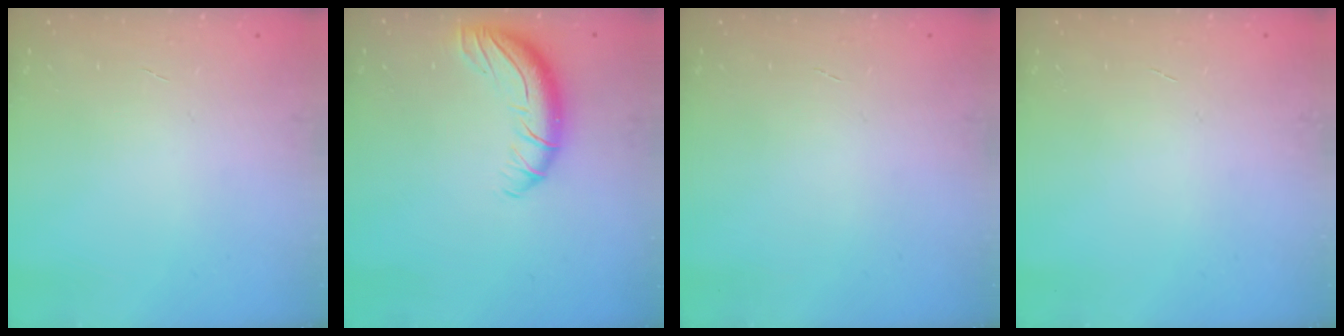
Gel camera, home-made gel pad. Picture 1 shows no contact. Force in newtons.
{"total": 11.5, "press": 11.2, "slide": 2.6}
{"total": 0.0}
{"total": 0.0}